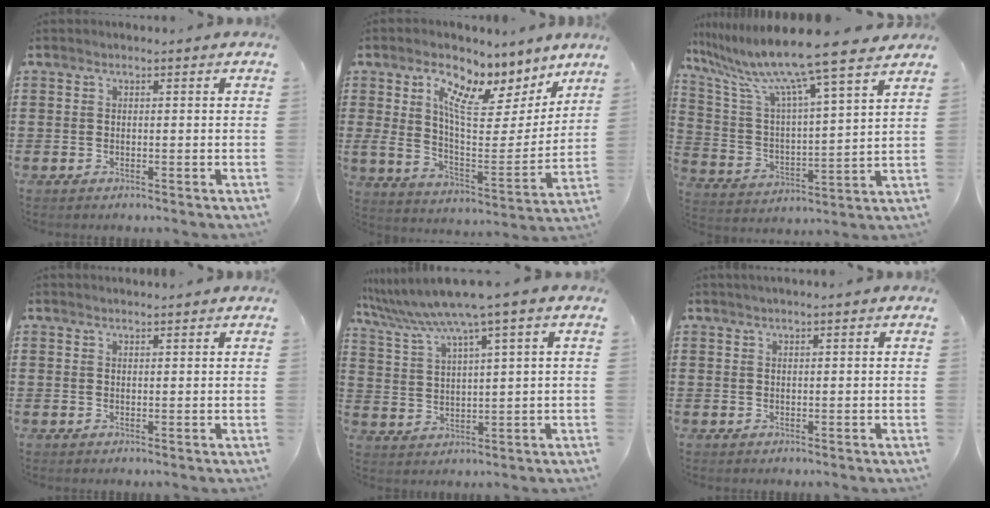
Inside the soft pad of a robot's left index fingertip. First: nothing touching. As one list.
[{"total": 11.4, "force": [8.2, 4.6, 6.5], "torque": [-0.131, -0.049, 0.141]}, {"total": 11.1, "force": [9.4, -0.7, 5.8], "torque": [-0.153, -0.066, 0.152]}, {"total": 1.0, "force": [1.0, -0.1, 0.1], "torque": [-0.004, -0.002, 0.019]}, {"total": 7.0, "force": [5.0, -0.6, 4.9], "torque": [-0.118, -0.032, 0.081]}, {"total": 0.7, "force": [0.5, -0.1, 0.5], "torque": [-0.008, 0.001, 0.009]}]